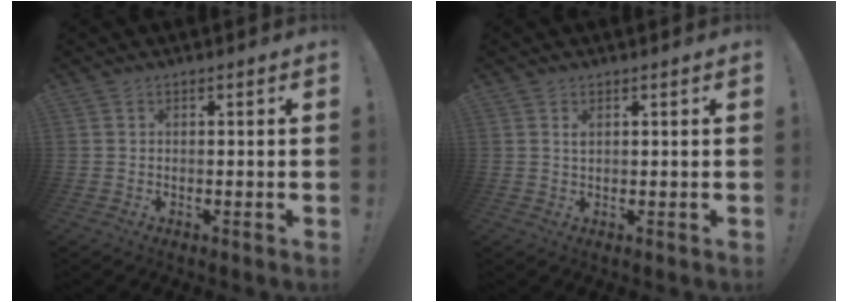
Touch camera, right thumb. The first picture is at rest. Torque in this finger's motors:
{"motor_torque": [0.19, 0.06, -0.16, 0.27, 0.07]}